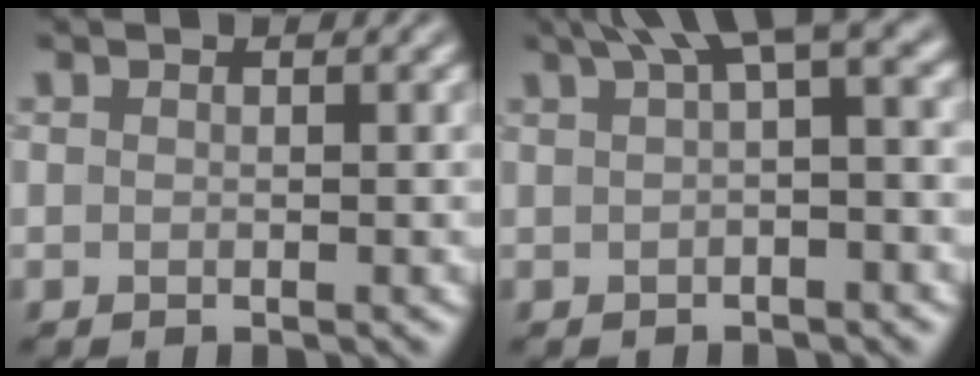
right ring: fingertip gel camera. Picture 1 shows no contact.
{"total": 3.9, "force": [1.4, 0.8, 3.6], "torque": [-0.047, 0.011, 0.019]}